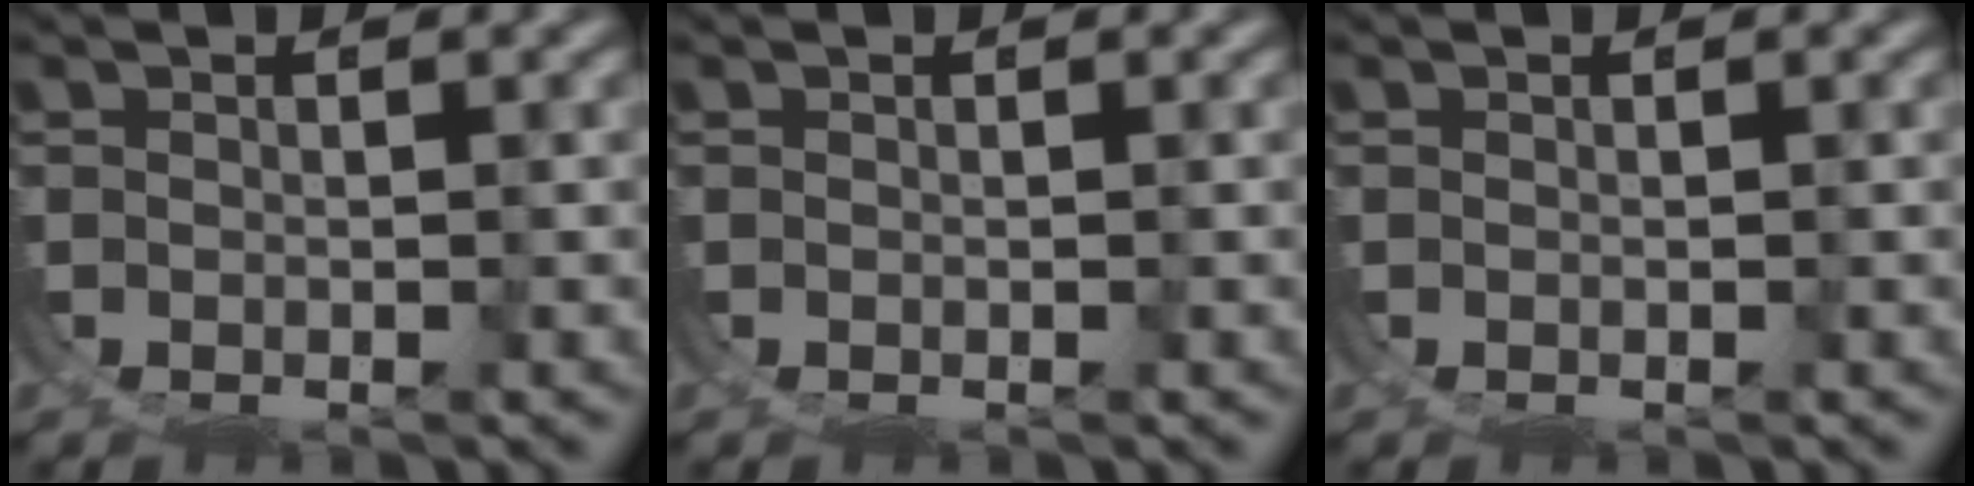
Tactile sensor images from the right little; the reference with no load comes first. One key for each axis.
{"total": 0.0}
{"total": 0.0}